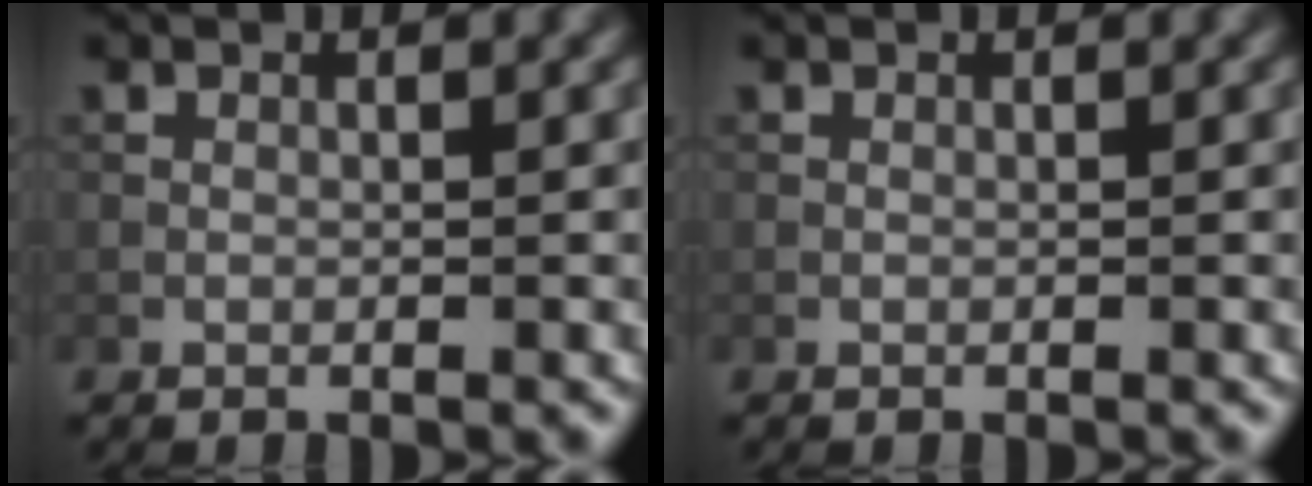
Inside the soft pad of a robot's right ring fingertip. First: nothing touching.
{"total": 0.0}